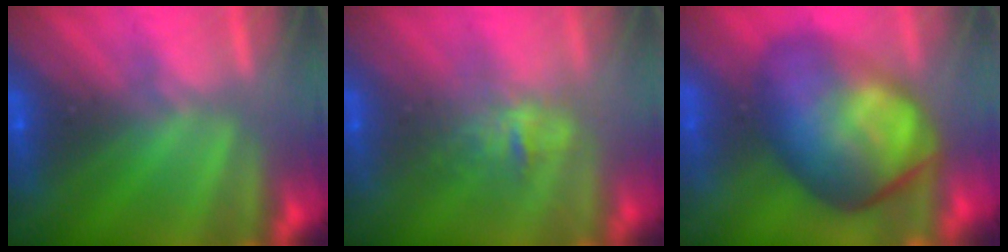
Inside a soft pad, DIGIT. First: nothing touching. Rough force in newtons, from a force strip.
{"total": 2.8}
{"total": 5.9}